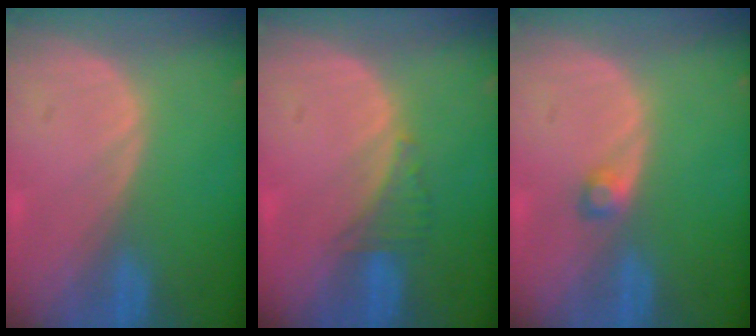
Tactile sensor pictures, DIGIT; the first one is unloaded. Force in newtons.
{"total": 2.3, "press": 2.2, "slide": 0.7}
{"total": 1.6, "press": 1.6, "slide": 0.3}